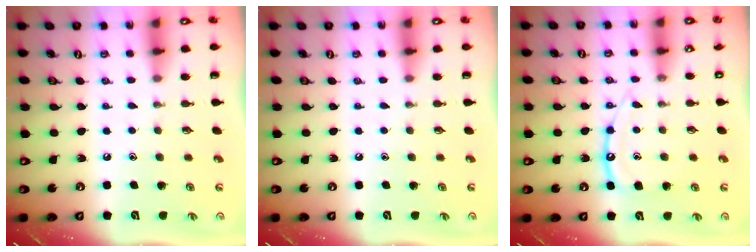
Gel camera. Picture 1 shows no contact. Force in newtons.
{"total": 0.0}
{"total": 11.4, "press": 11.3, "slide": 1.1}